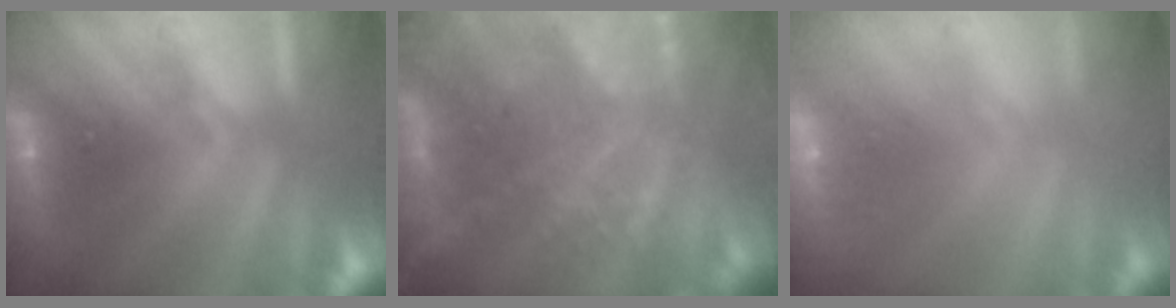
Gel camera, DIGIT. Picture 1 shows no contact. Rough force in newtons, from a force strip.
{"total": 7.3}
{"total": 7.0}